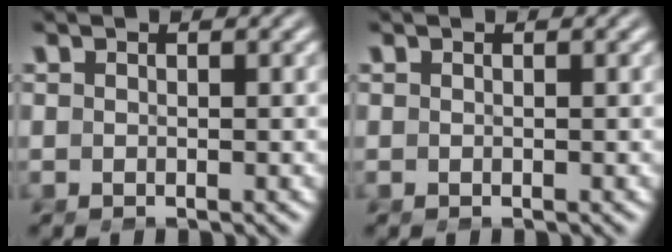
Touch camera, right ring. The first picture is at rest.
{"total": 0.0}